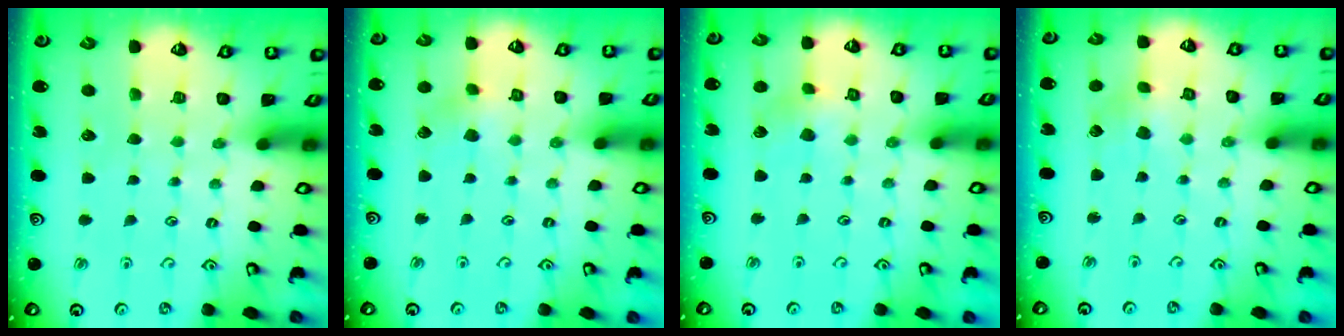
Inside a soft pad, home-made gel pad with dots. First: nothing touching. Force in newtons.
{"total": 3.4, "press": 3.4, "slide": 0.3}
{"total": 4.0, "press": 4.0, "slide": 0.5}
{"total": 2.5, "press": 2.5, "slide": 0.3}